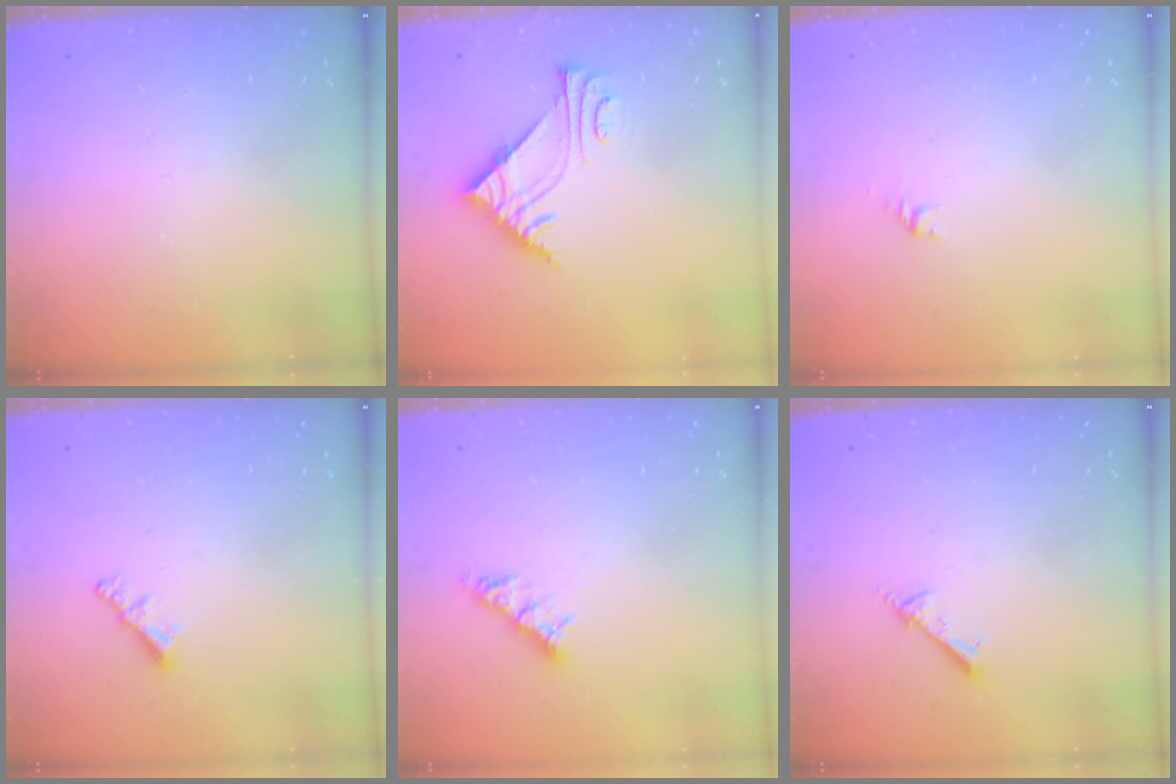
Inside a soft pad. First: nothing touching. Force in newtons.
{"total": 7.0, "press": 7.0, "slide": 0.1}
{"total": 1.7, "press": 1.6, "slide": 0.7}
{"total": 1.9, "press": 1.9, "slide": 0.5}
{"total": 5.0, "press": 5.0, "slide": 0.3}
{"total": 1.5, "press": 1.4, "slide": 0.2}